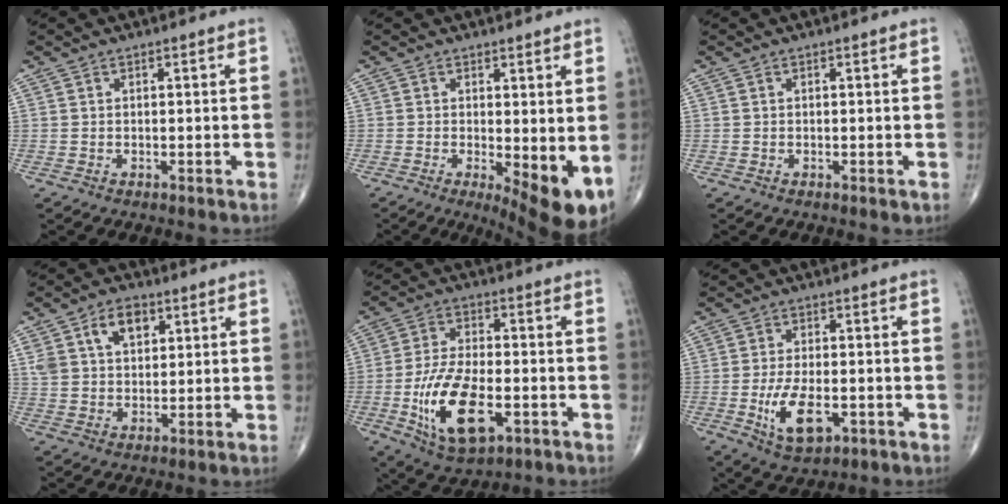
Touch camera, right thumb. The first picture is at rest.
{"total": 9.3, "force": [-1.0, 3.1, 8.7], "torque": [-0.122, -0.023, -0.007]}
{"total": 0.0}
{"total": 8.7, "force": [3.7, 5.6, 5.5], "torque": [-0.074, -0.003, 0.067]}
{"total": 15.6, "force": [-4.7, 7.5, 12.8], "torque": [-0.239, 0.008, -0.077]}
{"total": 9.2, "force": [-2.8, 4.5, 7.5], "torque": [-0.133, -0.002, -0.038]}